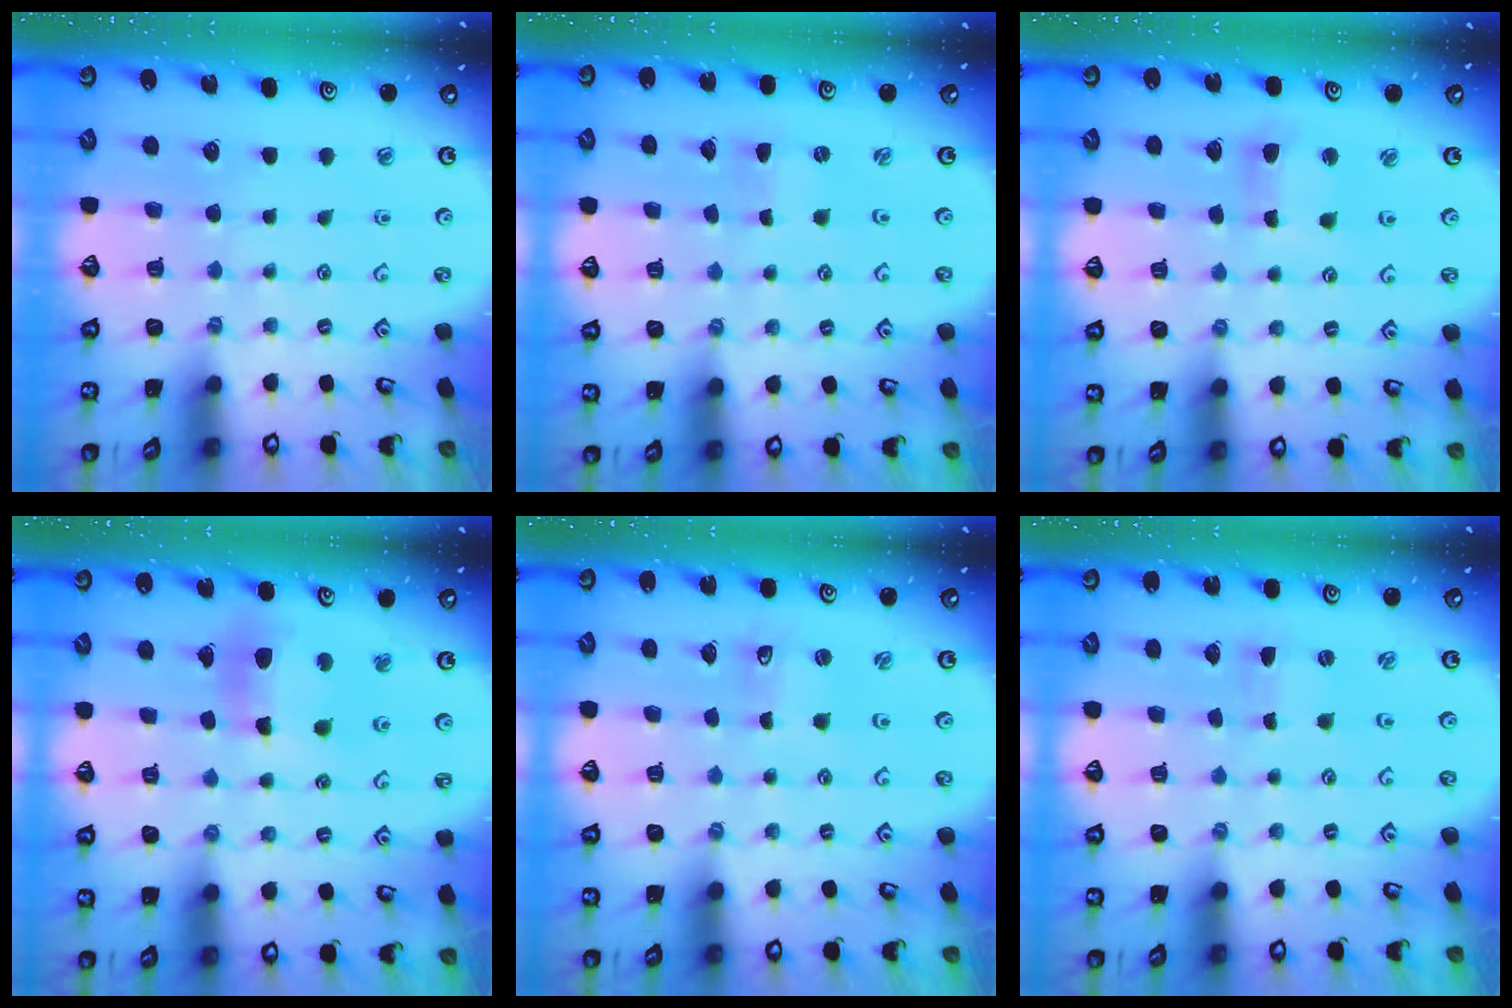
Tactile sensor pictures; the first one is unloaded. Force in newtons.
{"total": 0.0}
{"total": 5.2, "press": 5.1, "slide": 0.7}
{"total": 11.6, "press": 11.5, "slide": 1.4}
{"total": 1.2, "press": 1.2, "slide": 0.1}
{"total": 0.0}